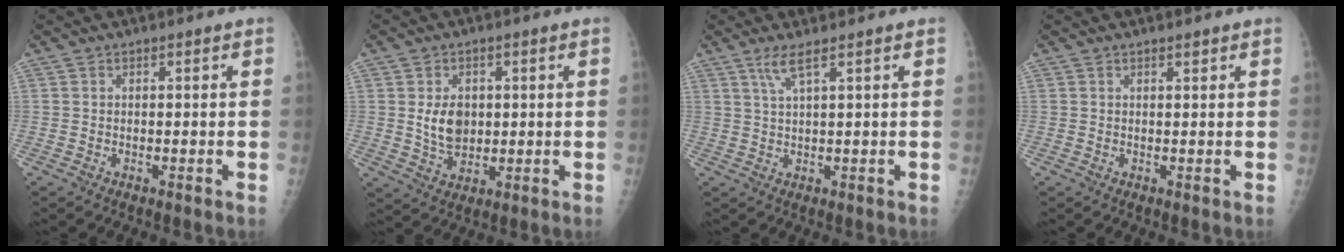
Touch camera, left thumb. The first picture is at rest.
{"total": 6.6, "force": [0.7, 4.9, 4.5], "torque": [-0.054, -0.009, 0.021]}
{"total": 3.0, "force": [1.8, 0.0, 2.4], "torque": [-0.059, -0.003, 0.045]}
{"total": 0.8, "force": [0.5, 0.2, 0.5], "torque": [-0.007, -0.002, 0.009]}